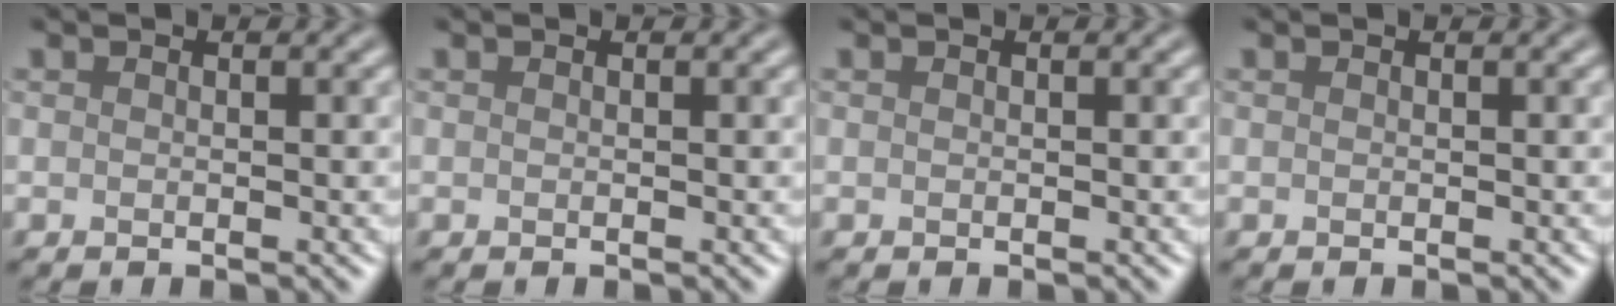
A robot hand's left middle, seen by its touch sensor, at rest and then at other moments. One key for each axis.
{"total": 0.0}
{"total": 0.0}
{"total": 0.0}